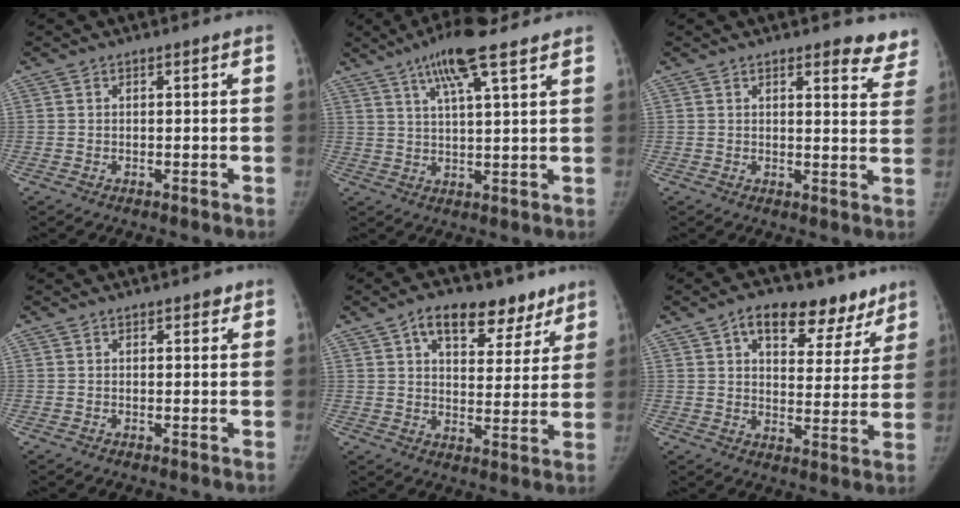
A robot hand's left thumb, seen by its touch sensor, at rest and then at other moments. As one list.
[{"total": 10.1, "force": [6.6, 1.6, 7.5], "torque": [-0.128, -0.015, 0.112]}, {"total": 7.5, "force": [6.5, 2.4, 2.9], "torque": [0.008, -0.037, 0.052]}, {"total": 1.1, "force": [0.8, 0.7, 0.4], "torque": [0.005, -0.004, 0.007]}, {"total": 14.0, "force": [8.5, 7.7, 7.9], "torque": [-0.065, -0.022, 0.125]}, {"total": 15.2, "force": [9.5, 8.4, 8.5], "torque": [-0.061, -0.026, 0.135]}]